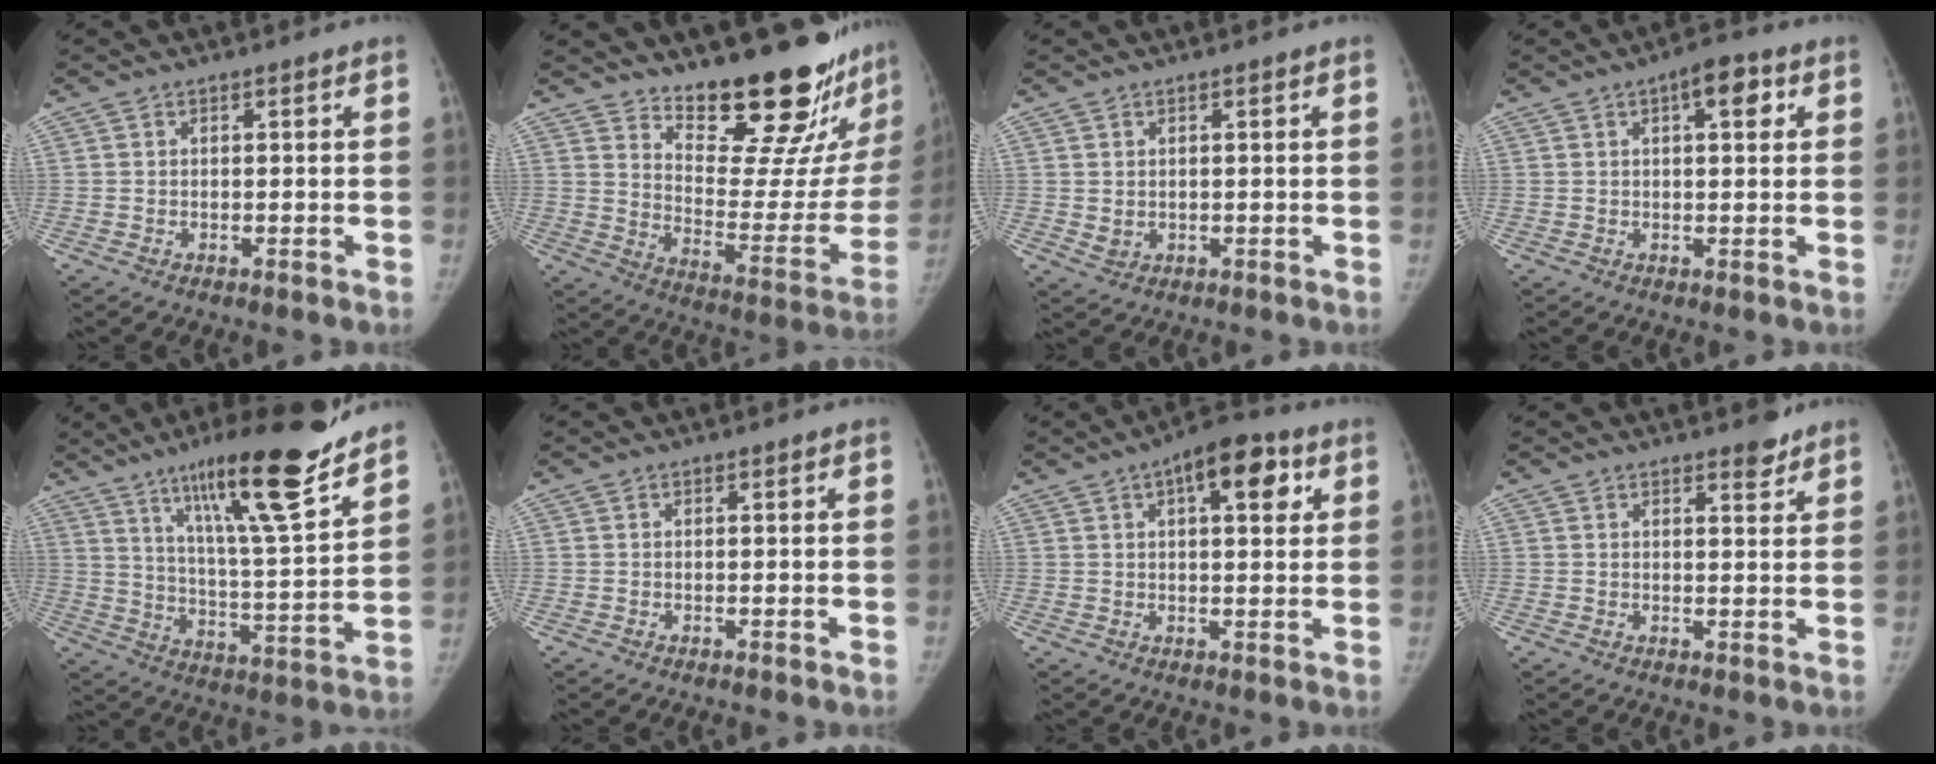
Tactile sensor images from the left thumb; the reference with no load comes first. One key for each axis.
{"total": 23.1, "fx": 19.8, "fy": 5.9, "fz": 10.3, "tx": -0.105, "ty": -0.173, "tz": 0.273}
{"total": 2.1, "fx": 0.3, "fy": 1.6, "fz": 1.4, "tx": -0.019, "ty": -0.006, "tz": 0.013}
{"total": 6.0, "fx": 2.4, "fy": 2.4, "fz": 4.9, "tx": -0.055, "ty": 0.002, "tz": 0.027}
{"total": 20.7, "fx": 14.8, "fy": 2.2, "fz": 14.3, "tx": -0.203, "ty": -0.079, "tz": 0.240}
{"total": 0.0}
{"total": 10.4, "fx": 4.3, "fy": 4.5, "fz": 8.4, "tx": -0.094, "ty": 0.005, "tz": 0.055}
{"total": 2.9, "fx": 2.4, "fy": 1.0, "fz": 1.4, "tx": -0.008, "ty": -0.017, "tz": 0.032}